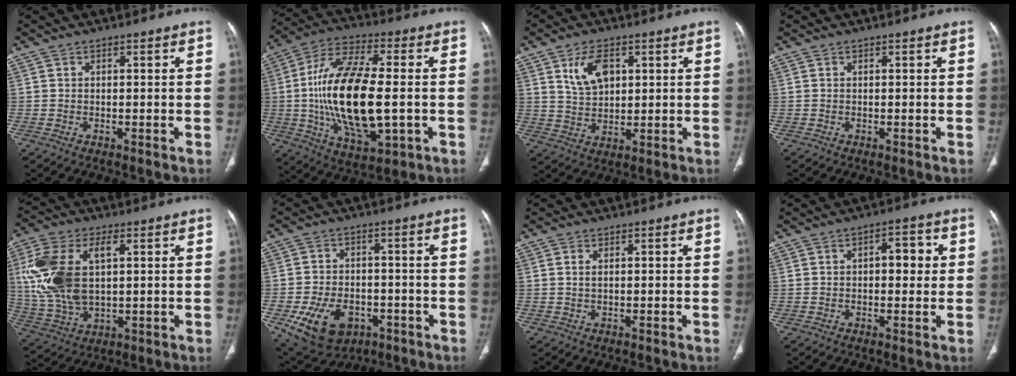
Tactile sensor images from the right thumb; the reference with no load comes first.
{"total": 22.8, "force": [-1.6, 9.8, 20.5], "torque": [-0.395, 0.005, -0.022]}
{"total": 7.8, "force": [3.0, 4.7, 5.5], "torque": [-0.088, -0.012, 0.065]}
{"total": 0.0}
{"total": 16.9, "force": [3.0, 9.3, 13.7], "torque": [-0.301, 0.003, 0.063]}
{"total": 14.2, "force": [-5.5, 9.8, 8.6], "torque": [-0.140, 0.019, -0.073]}
{"total": 1.2, "force": [0.4, 0.6, 1.0], "torque": [-0.024, 0.002, 0.009]}
{"total": 5.5, "force": [0.7, 2.9, 4.6], "torque": [-0.046, 0.011, 0.006]}